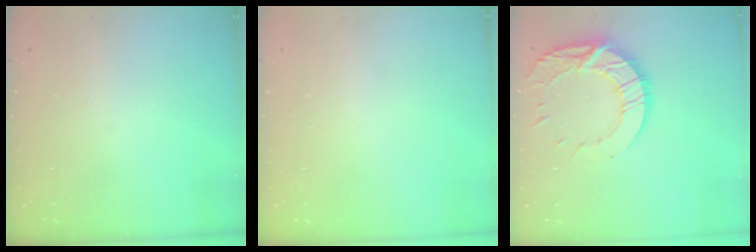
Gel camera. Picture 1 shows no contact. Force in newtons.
{"total": 0.0}
{"total": 13.6, "press": 13.5, "slide": 1.1}